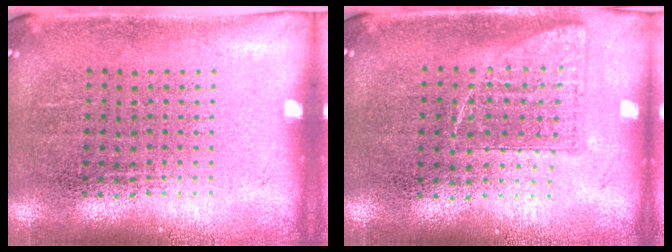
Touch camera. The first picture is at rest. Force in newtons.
{"total": 0.8, "press": 0.8, "slide": 0.1}